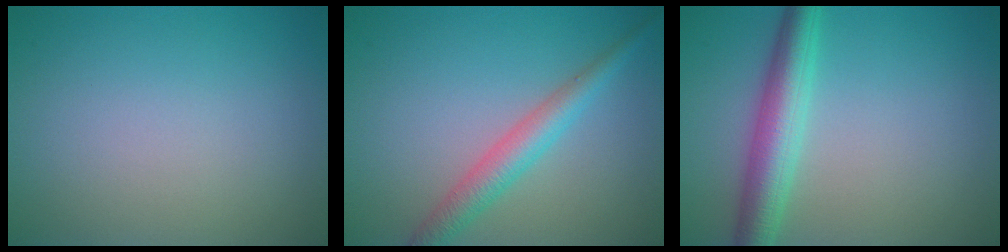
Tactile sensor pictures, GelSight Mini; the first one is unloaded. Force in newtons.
{"total": 3.3, "press": 3.3, "slide": 0.1}
{"total": 4.6, "press": 4.6, "slide": 0.0}